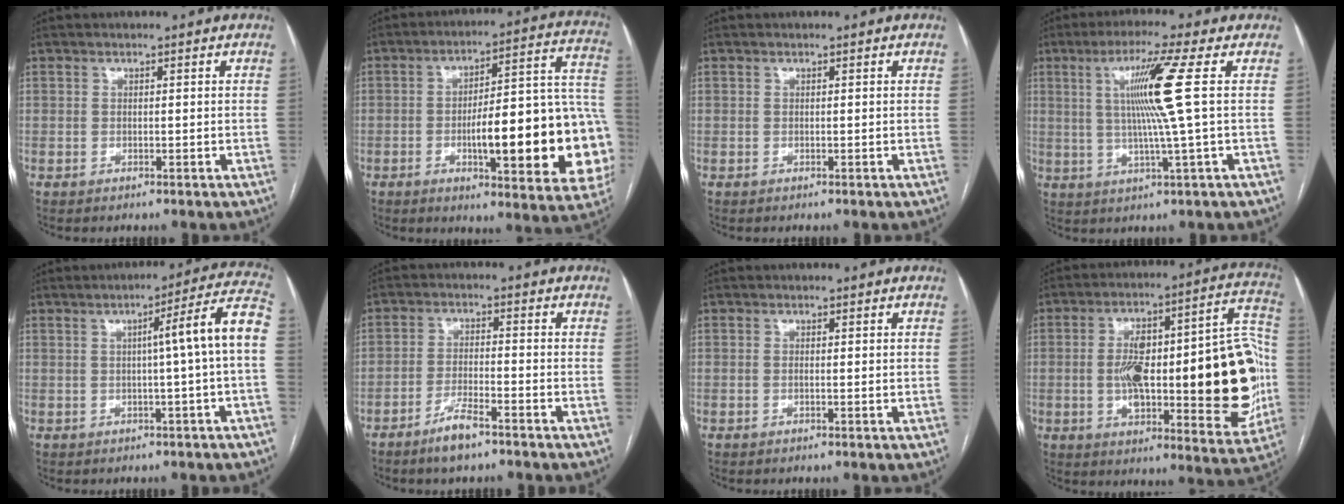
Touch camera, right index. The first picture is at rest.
{"total": 24.5, "force": [-5.0, 4.9, 23.5], "torque": [-0.239, 0.025, -0.057]}
{"total": 0.0}
{"total": 9.7, "force": [1.8, -2.2, 9.2], "torque": [-0.168, 0.003, 0.041]}
{"total": 9.2, "force": [-0.1, -1.4, 9.1], "torque": [-0.116, 0.020, -0.003]}
{"total": 5.1, "force": [-3.7, 0.7, 3.4], "torque": [-0.067, -0.004, -0.068]}
{"total": 1.1, "force": [0.0, 0.3, 1.0], "torque": [-0.017, -0.002, 0.002]}
{"total": 30.5, "force": [-2.0, 8.8, 29.2], "torque": [-0.346, 0.031, -0.016]}